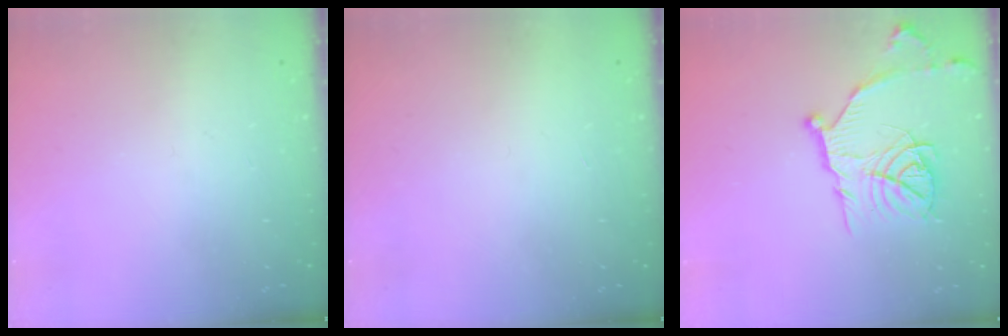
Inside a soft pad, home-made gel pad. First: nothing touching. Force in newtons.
{"total": 1.6, "press": 1.6, "slide": 0.1}
{"total": 15.2, "press": 15.2, "slide": 1.1}